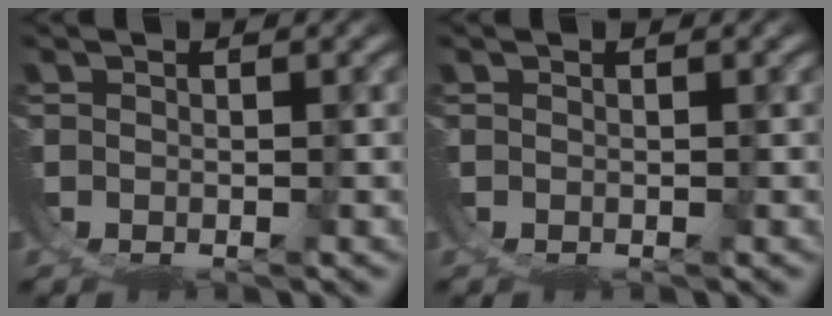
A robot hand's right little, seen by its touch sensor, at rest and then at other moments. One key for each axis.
{"total": 0.0}